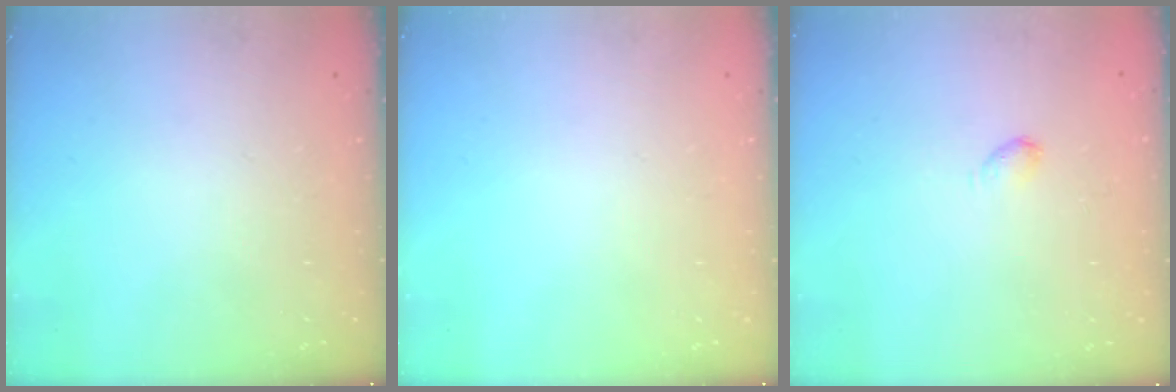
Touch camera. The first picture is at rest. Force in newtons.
{"total": 0.0}
{"total": 2.9, "press": 2.9, "slide": 0.5}